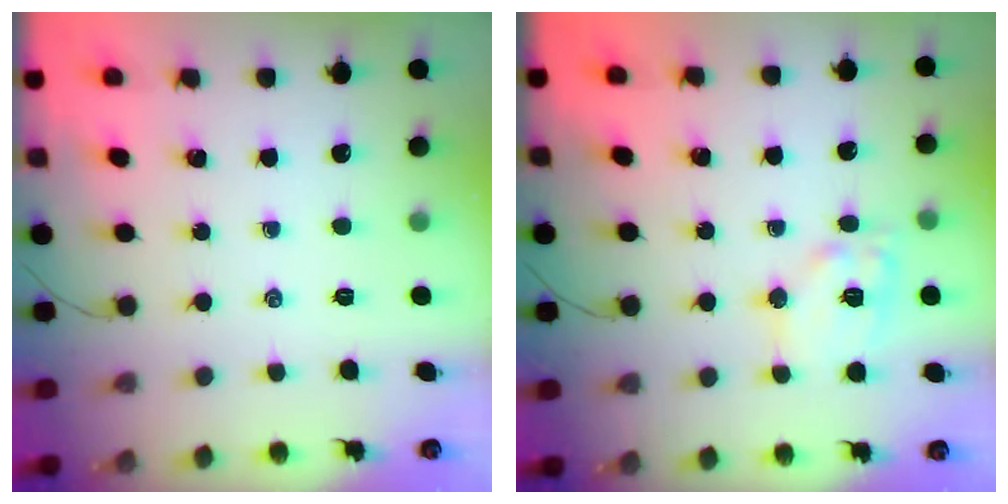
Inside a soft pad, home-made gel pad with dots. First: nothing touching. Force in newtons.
{"total": 11.1, "press": 11.0, "slide": 1.5}